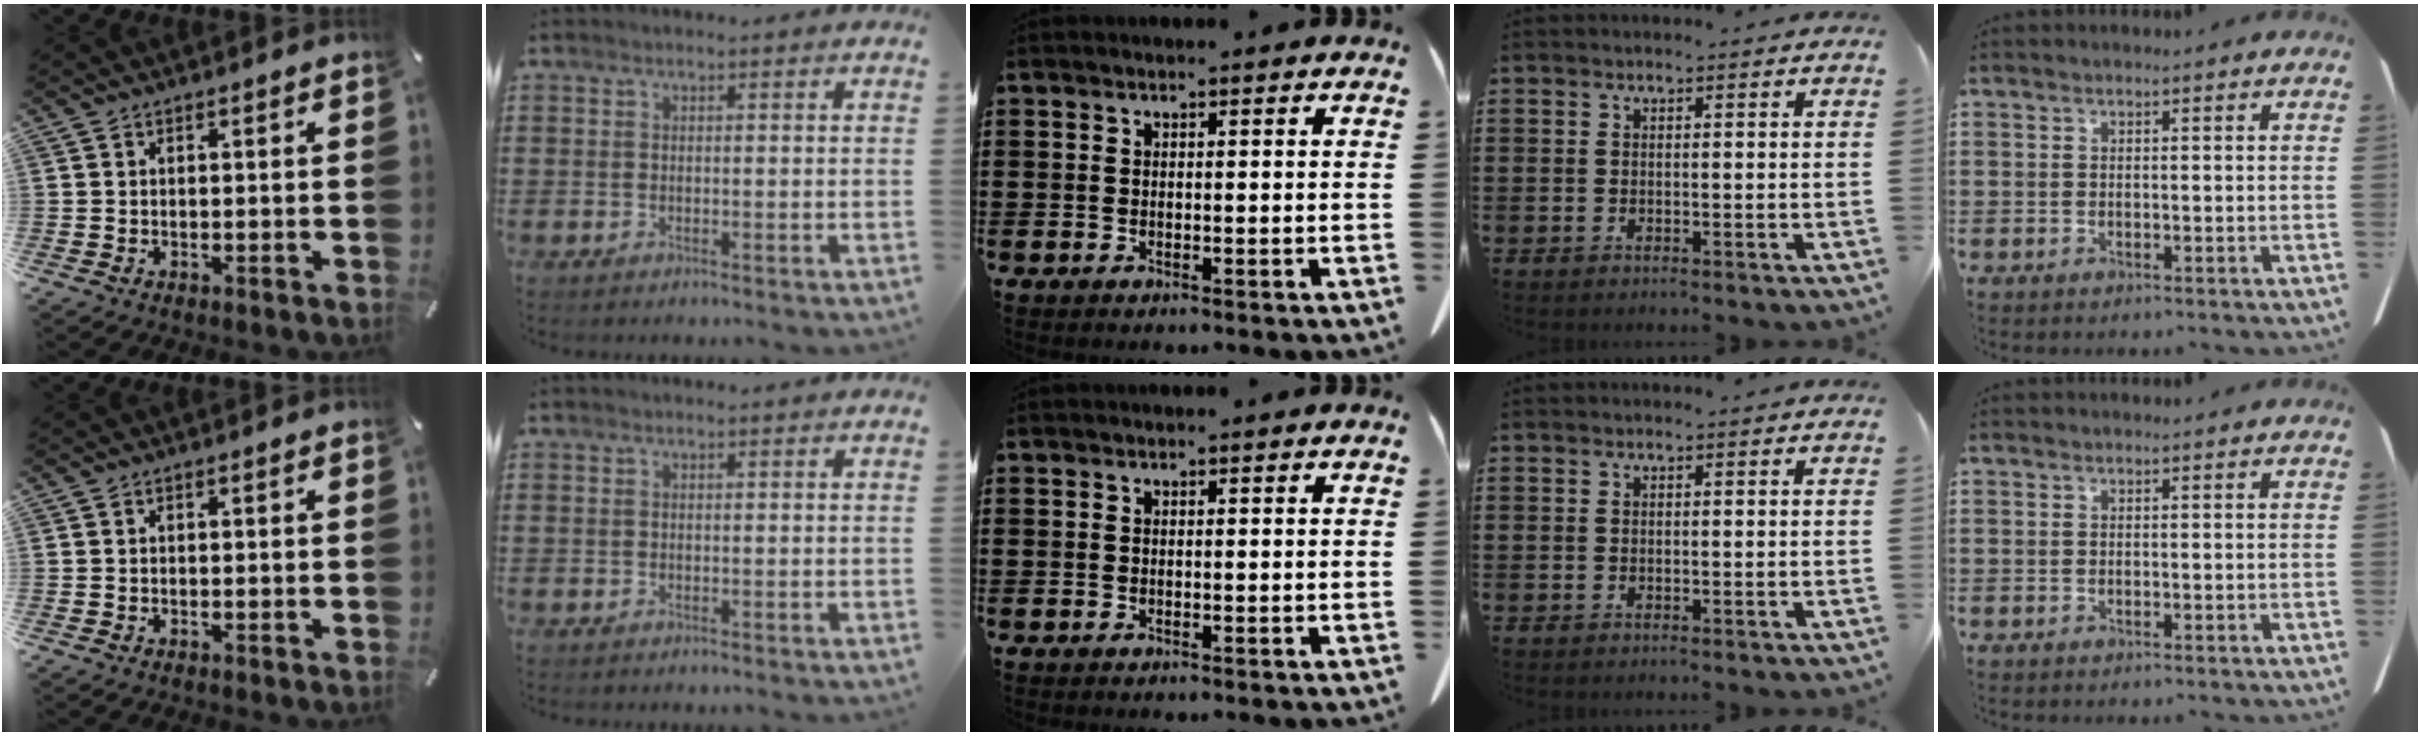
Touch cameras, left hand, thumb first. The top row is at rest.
{}